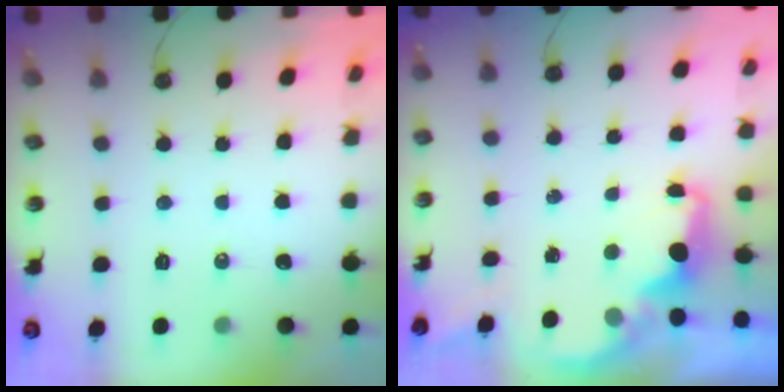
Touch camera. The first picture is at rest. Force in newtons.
{"total": 2.0, "press": 1.9, "slide": 0.8}